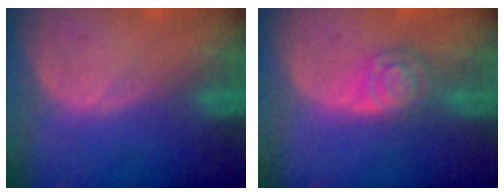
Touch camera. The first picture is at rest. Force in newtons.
{"total": 5.3, "press": 4.6, "slide": 2.5}